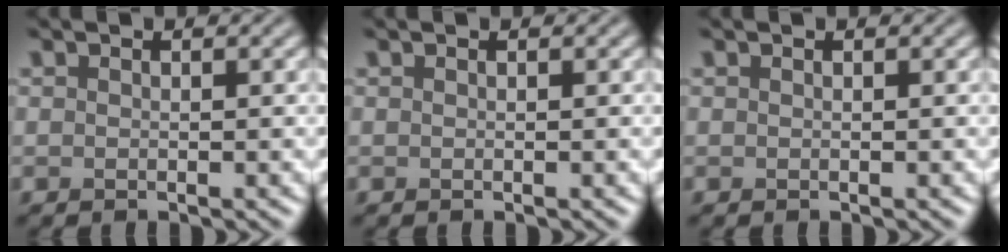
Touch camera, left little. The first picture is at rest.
{"total": 0.0}
{"total": 0.0}